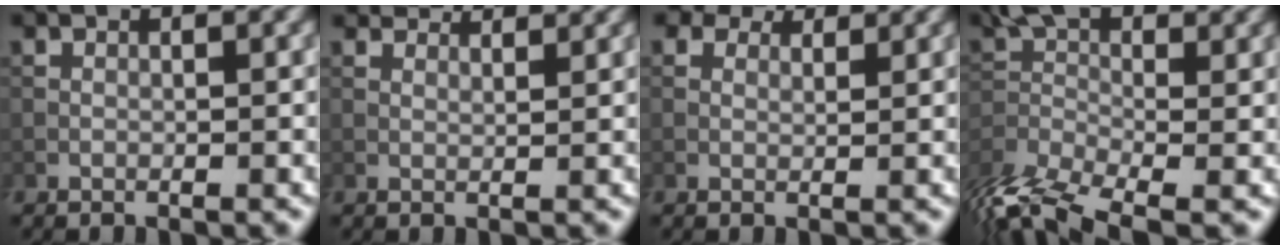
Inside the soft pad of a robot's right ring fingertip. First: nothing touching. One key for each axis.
{"total": 6.3, "fx": 5.4, "fy": 2.0, "fz": 2.5, "tx": -0.062, "ty": 0.007, "tz": 0.081}
{"total": 4.9, "fx": 3.8, "fy": 2.4, "fz": 2.0, "tx": -0.047, "ty": -0.004, "tz": 0.055}
{"total": 7.9, "fx": -5.0, "fy": 3.0, "fz": 5.4, "tx": -0.108, "ty": -0.005, "tz": -0.115}